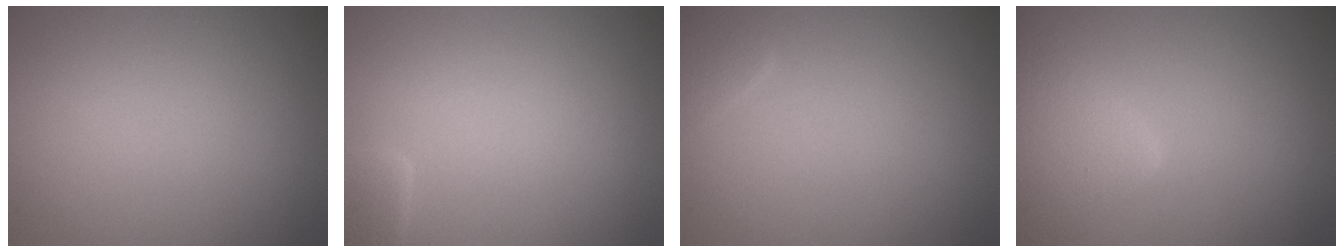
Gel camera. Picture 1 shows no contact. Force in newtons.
{"total": 1.3, "press": 1.3, "slide": 0.2}
{"total": 0.9, "press": 0.9, "slide": 0.1}
{"total": 4.2, "press": 4.2, "slide": 0.2}